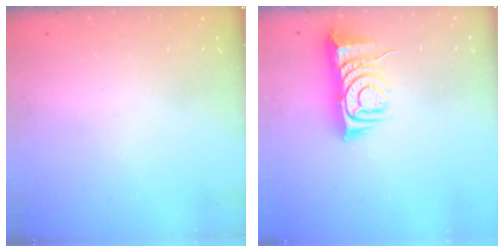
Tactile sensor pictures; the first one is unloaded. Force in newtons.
{"total": 8.9, "press": 8.8, "slide": 1.2}